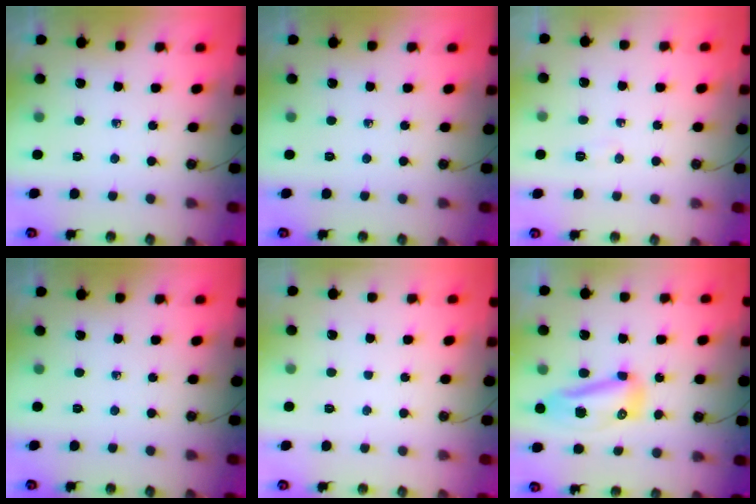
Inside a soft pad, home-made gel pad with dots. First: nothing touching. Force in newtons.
{"total": 0.0}
{"total": 4.1, "press": 4.0, "slide": 1.1}
{"total": 0.0}
{"total": 1.0, "press": 1.0, "slide": 0.0}
{"total": 11.5, "press": 11.1, "slide": 2.8}